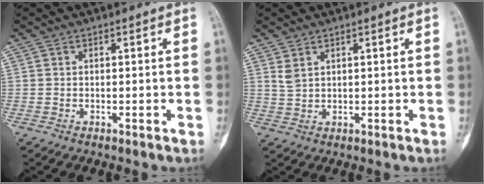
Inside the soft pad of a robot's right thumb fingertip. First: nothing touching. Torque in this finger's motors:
{"motor_torque": [0.09, 0.31, 0.01, 0.04, 0.15]}